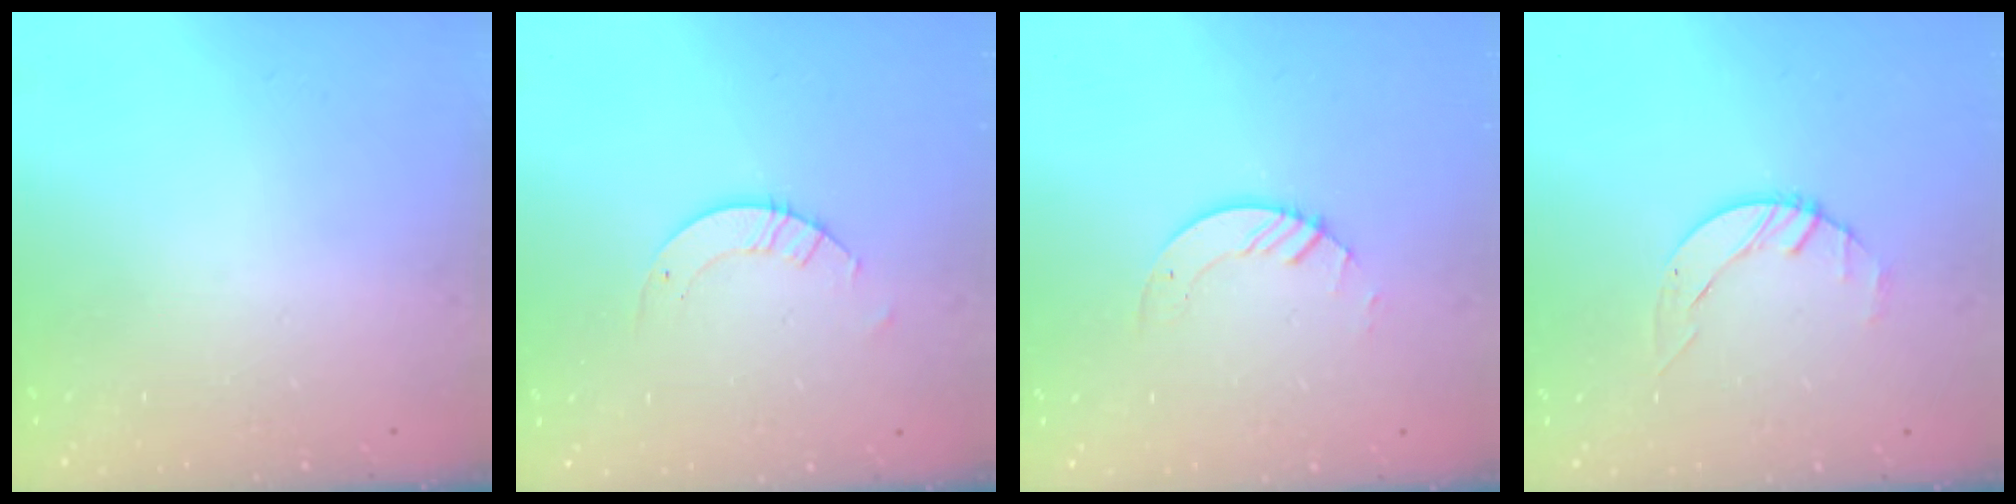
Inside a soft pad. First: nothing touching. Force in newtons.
{"total": 3.2, "press": 3.2, "slide": 0.3}
{"total": 2.6, "press": 2.6, "slide": 0.3}
{"total": 1.4, "press": 1.4, "slide": 0.2}